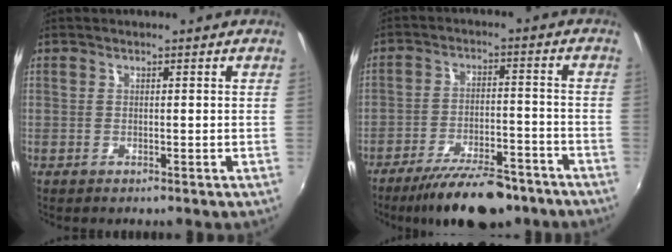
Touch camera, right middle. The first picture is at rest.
{"total": 14.5, "force": [-11.6, 4.4, 7.5], "torque": [-0.143, -0.011, -0.174]}